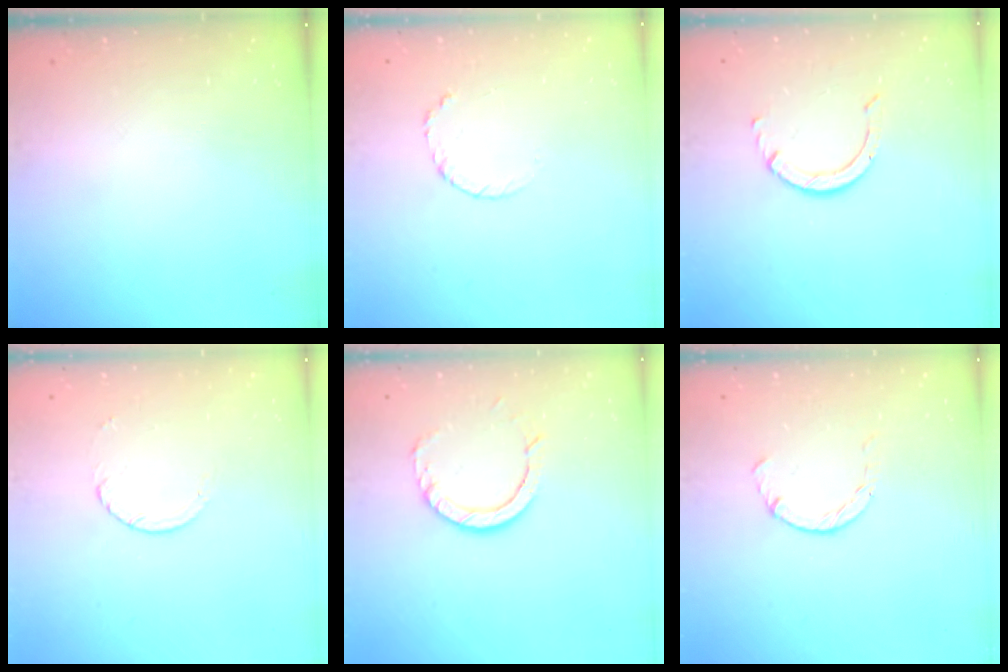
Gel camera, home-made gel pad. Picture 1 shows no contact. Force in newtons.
{"total": 3.3, "press": 3.3, "slide": 0.3}
{"total": 3.2, "press": 3.1, "slide": 0.4}
{"total": 2.5, "press": 2.4, "slide": 0.2}
{"total": 8.6, "press": 8.5, "slide": 1.3}
{"total": 2.1, "press": 2.1, "slide": 0.3}